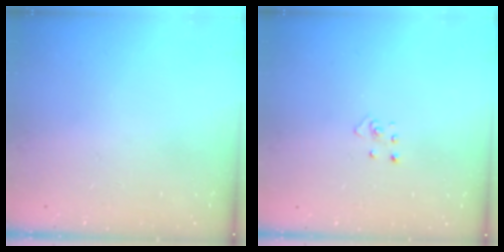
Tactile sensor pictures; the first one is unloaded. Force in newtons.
{"total": 2.9, "press": 2.9, "slide": 0.2}